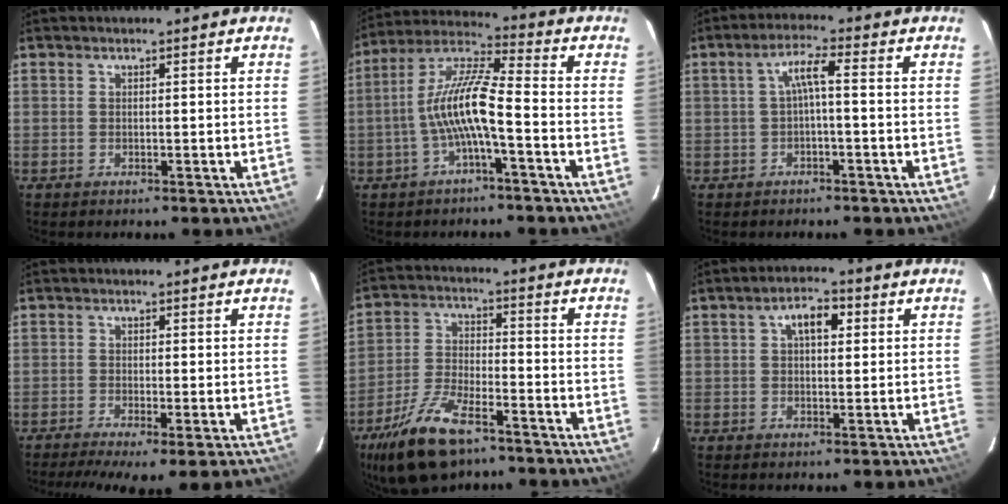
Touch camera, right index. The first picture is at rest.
{"total": 10.2, "force": [-3.0, 1.2, 9.7], "torque": [-0.208, 0.014, -0.058]}
{"total": 3.7, "force": [-0.6, 0.3, 3.7], "torque": [-0.073, 0.009, -0.008]}
{"total": 6.1, "force": [-3.4, 1.1, 4.9], "torque": [-0.100, -0.017, -0.053]}
{"total": 14.2, "force": [-9.7, 5.5, 8.8], "torque": [-0.194, -0.018, -0.183]}
{"total": 5.0, "force": [1.5, 2.7, 3.9], "torque": [-0.062, 0.018, 0.026]}